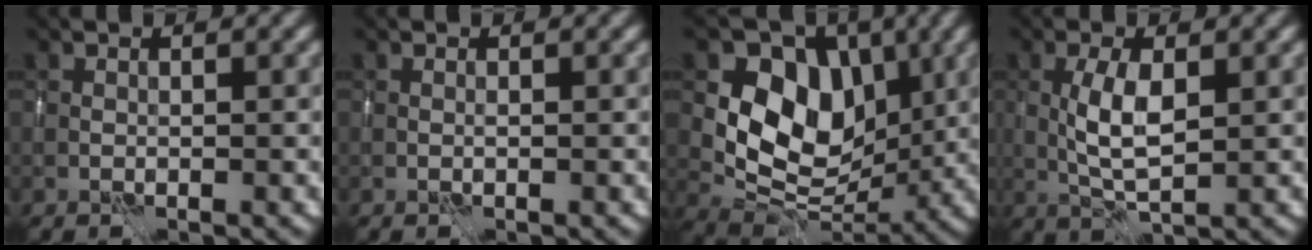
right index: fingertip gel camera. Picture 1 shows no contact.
{"total": 0.0}
{"total": 8.3, "force": [1.6, 6.3, 5.2], "torque": [-0.081, -0.011, 0.023]}
{"total": 3.7, "force": [0.0, 1.3, 3.5], "torque": [-0.076, 0.001, 0.000]}